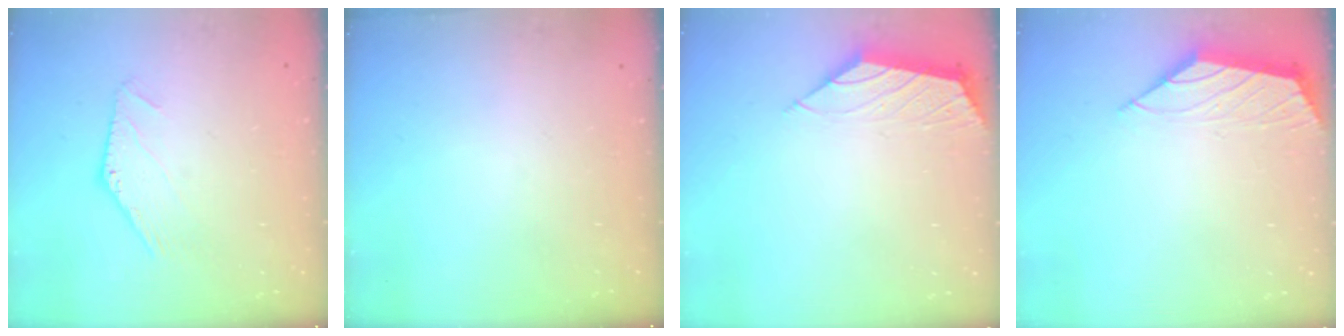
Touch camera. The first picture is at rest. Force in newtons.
{"total": 0.0}
{"total": 1.8, "press": 1.7, "slide": 0.5}
{"total": 0.8, "press": 0.7, "slide": 0.4}